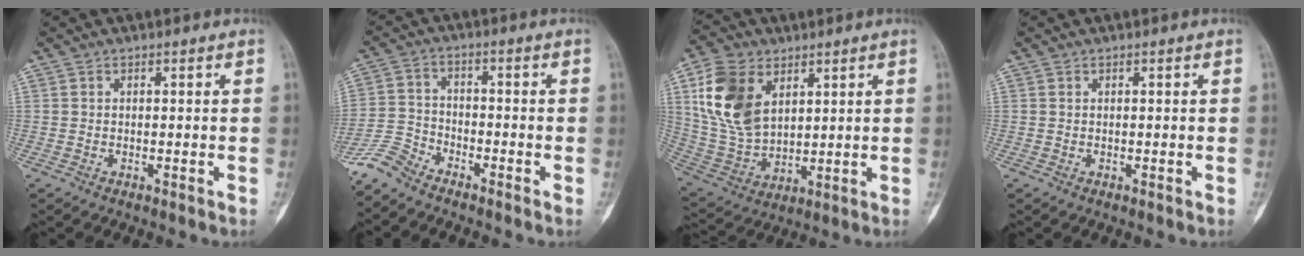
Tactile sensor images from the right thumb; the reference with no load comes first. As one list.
[{"total": 5.5, "force": [-5.1, 1.7, 1.1], "torque": [-0.025, 0.016, -0.115]}, {"total": 15.5, "force": [5.7, 10.0, 10.4], "torque": [-0.197, -0.018, 0.125]}, {"total": 0.0}]